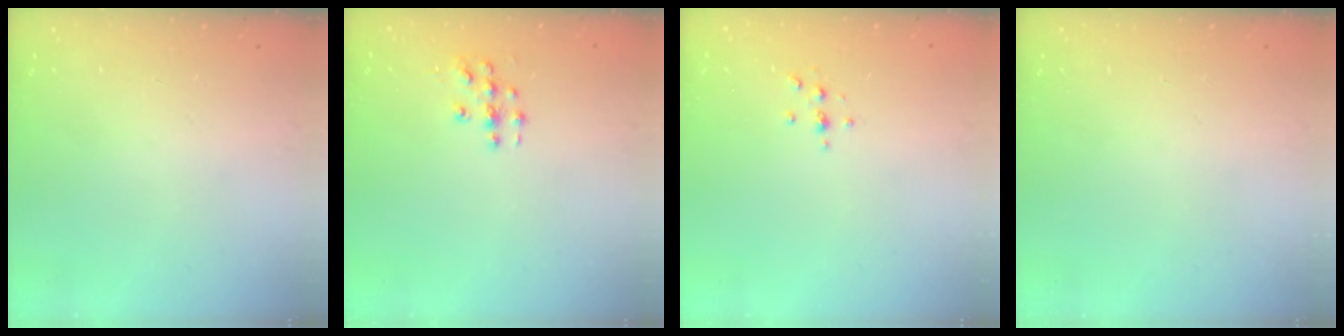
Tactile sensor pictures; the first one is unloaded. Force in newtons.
{"total": 4.2, "press": 4.2, "slide": 0.1}
{"total": 2.4, "press": 2.4, "slide": 0.3}
{"total": 0.0}